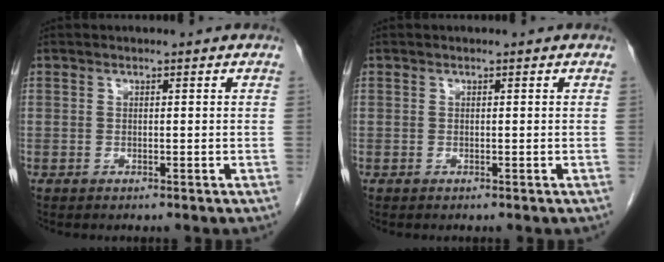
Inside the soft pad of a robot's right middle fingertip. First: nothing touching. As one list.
[{"total": 0.0}]